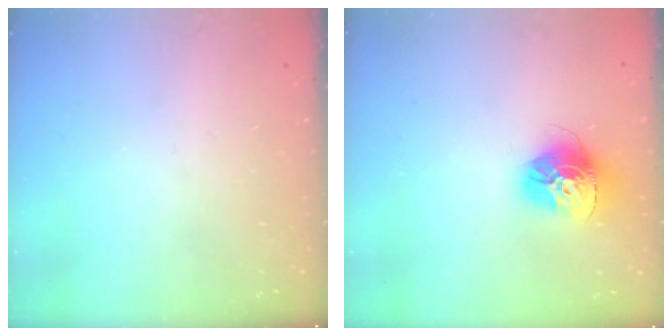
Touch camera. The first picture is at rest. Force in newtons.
{"total": 15.0, "press": 14.9, "slide": 1.5}